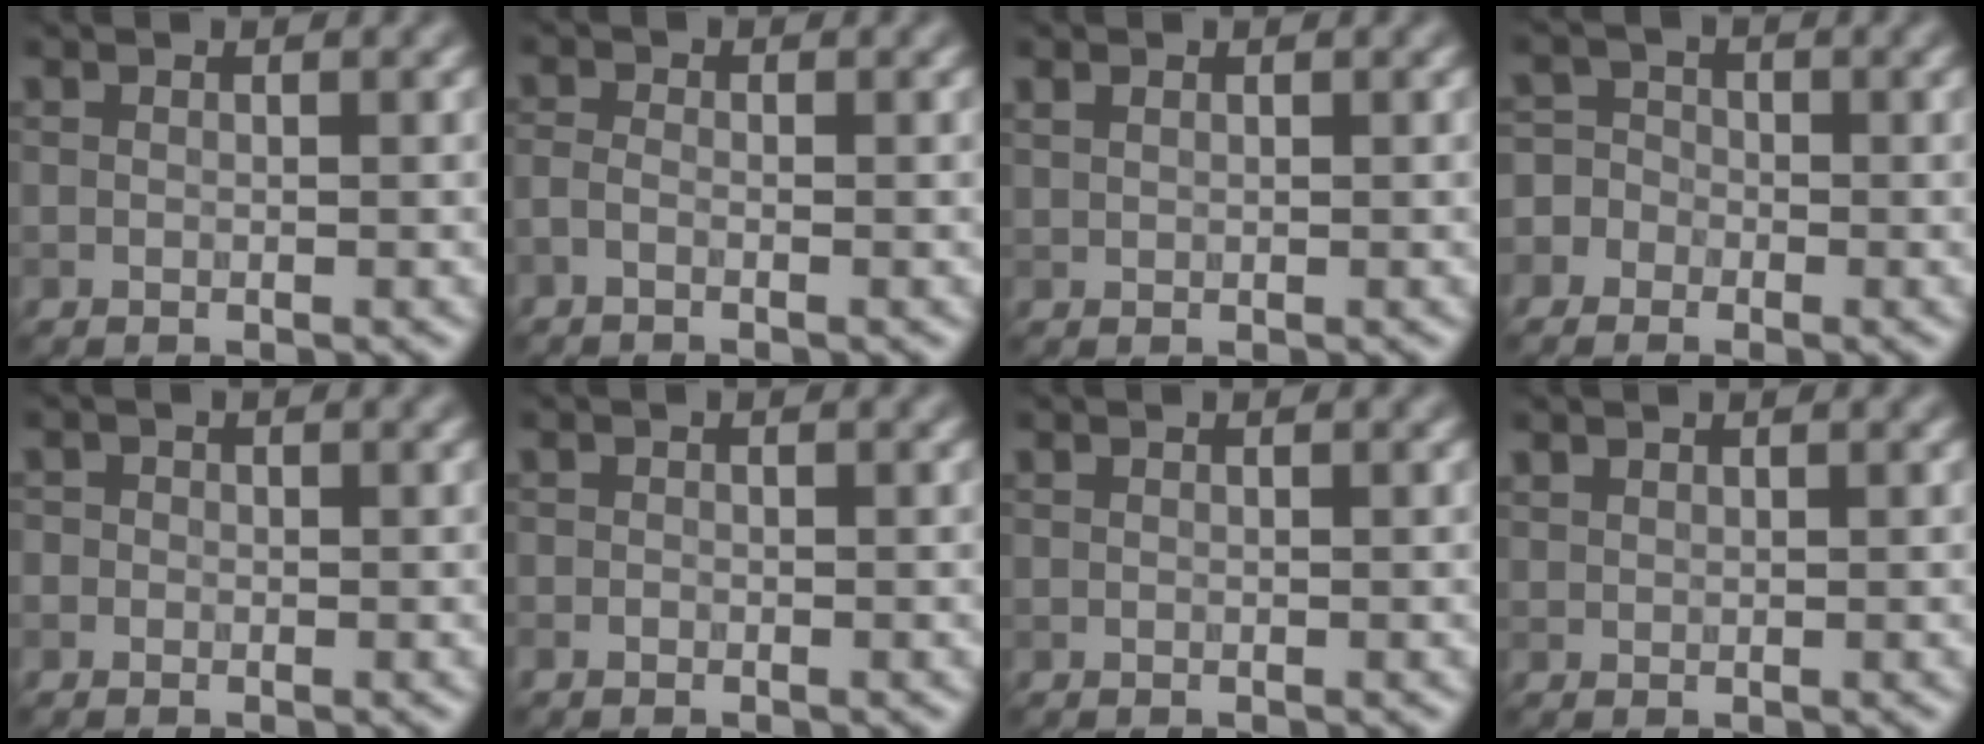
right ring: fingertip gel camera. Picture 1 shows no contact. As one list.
[{"total": 1.1, "force": [-0.8, 0.4, 0.7], "torque": [-0.019, -0.003, -0.020]}, {"total": 0.7, "force": [0.4, 0.5, 0.4], "torque": [-0.010, 0.000, 0.011]}, {"total": 4.5, "force": [-2.3, 3.8, 0.8], "torque": [0.002, 0.010, -0.067]}, {"total": 1.0, "force": [-0.1, 0.9, 0.2], "torque": [0.000, -0.005, -0.007]}, {"total": 0.7, "force": [-0.4, 0.4, 0.3], "torque": [-0.004, -0.002, -0.008]}, {"total": 0.0}, {"total": 0.7, "force": [0.6, 0.3, 0.1], "torque": [-0.004, 0.000, 0.018]}]